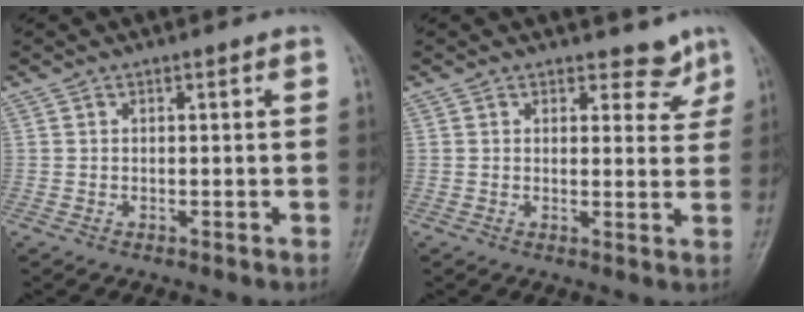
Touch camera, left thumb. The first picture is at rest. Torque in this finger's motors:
{"motor_torque": [-0.02, 0.04, 0.05, 0.01, 0.01]}